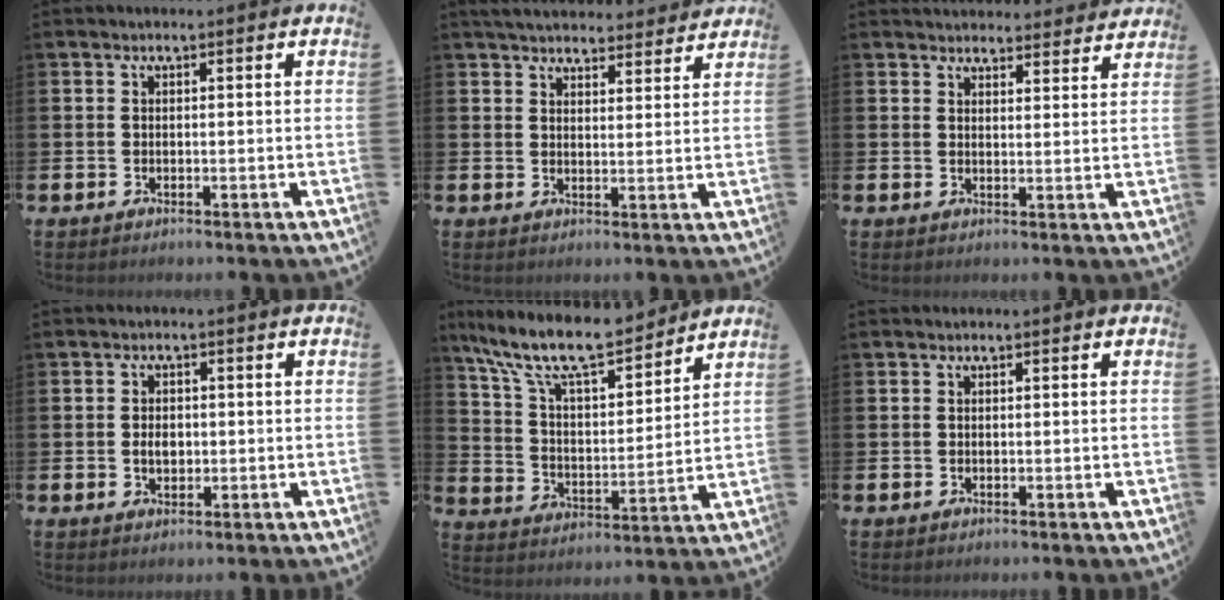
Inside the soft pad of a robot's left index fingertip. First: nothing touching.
{"total": 4.6, "force": [4.5, 0.9, 0.5], "torque": [-0.017, -0.026, 0.079]}
{"total": 3.8, "force": [3.8, 0.7, 0.0], "torque": [0.008, -0.025, 0.067]}
{"total": 2.5, "force": [0.0, 1.7, 1.8], "torque": [-0.014, -0.003, -0.006]}
{"total": 12.0, "force": [10.5, 2.7, 5.3], "torque": [-0.135, -0.060, 0.183]}
{"total": 0.0}